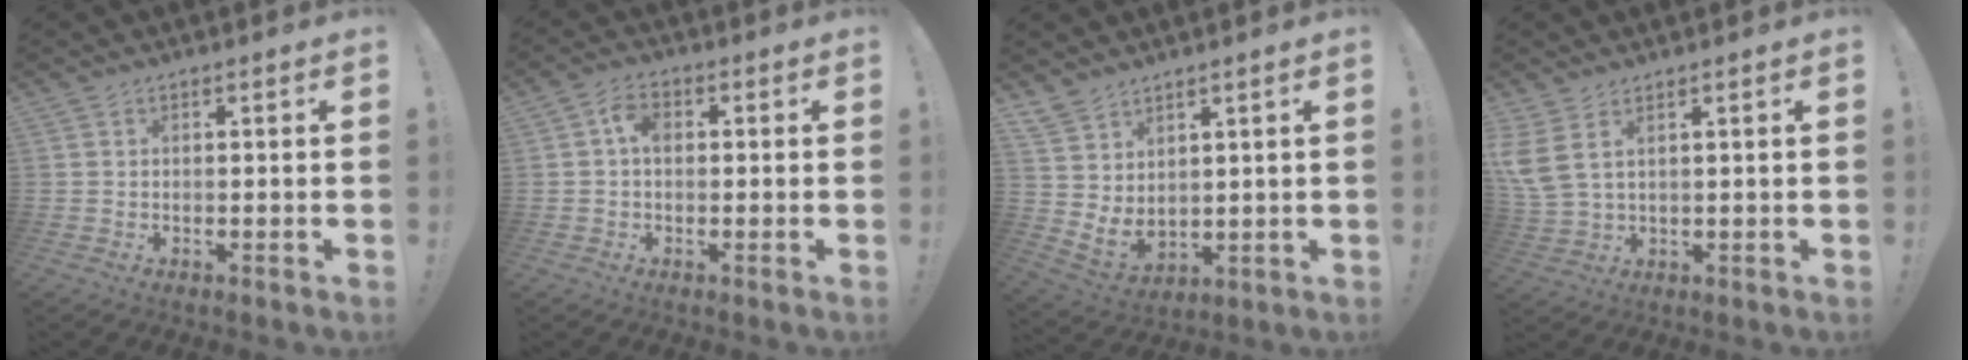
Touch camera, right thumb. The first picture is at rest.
{"total": 4.8, "force": [0.5, 3.2, 3.5], "torque": [-0.053, 0.006, 0.008]}
{"total": 6.9, "force": [4.6, 4.3, 2.7], "torque": [-0.061, -0.042, 0.098]}
{"total": 5.8, "force": [3.2, 2.2, 4.3], "torque": [-0.100, -0.019, 0.065]}